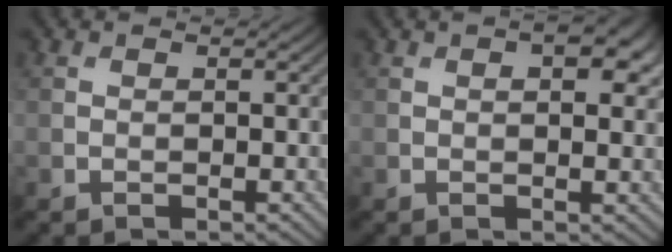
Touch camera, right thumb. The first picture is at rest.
{"total": 4.6, "force": [1.6, 2.1, 3.8], "torque": [-0.058, 0.001, 0.023]}